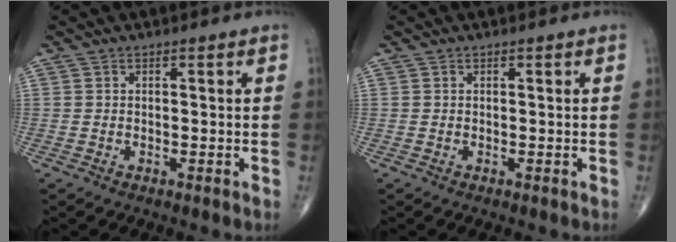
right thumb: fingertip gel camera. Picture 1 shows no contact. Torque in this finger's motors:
{"motor_torque": [0.00, 0.00, -0.01, 0.01, 0.00]}